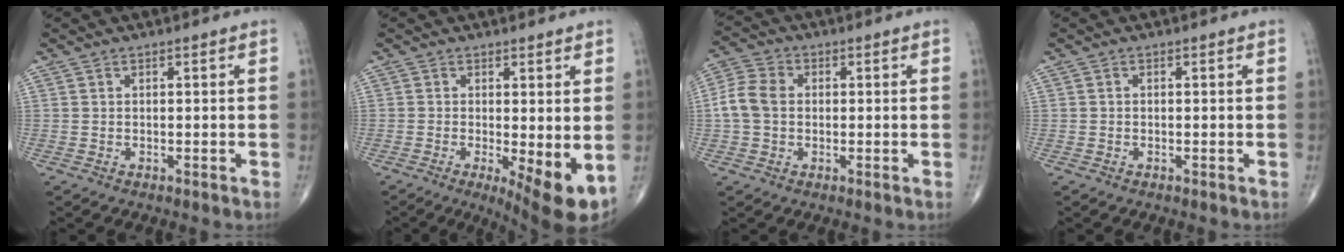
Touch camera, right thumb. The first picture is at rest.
{"total": 8.6, "force": [-1.7, 2.4, 8.1], "torque": [-0.120, -0.023, -0.021]}
{"total": 6.9, "force": [0.0, 5.3, 4.4], "torque": [-0.093, 0.019, -0.007]}
{"total": 0.0}